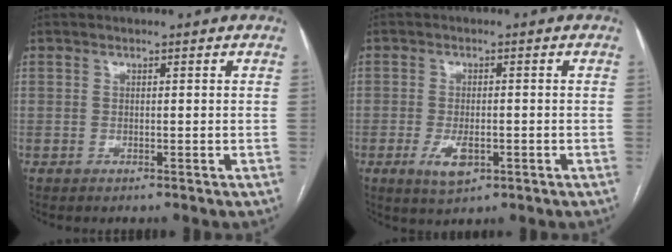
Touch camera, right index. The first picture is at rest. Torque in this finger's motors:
{"motor_torque": [0.77, -0.14, 0.39, 0.07]}